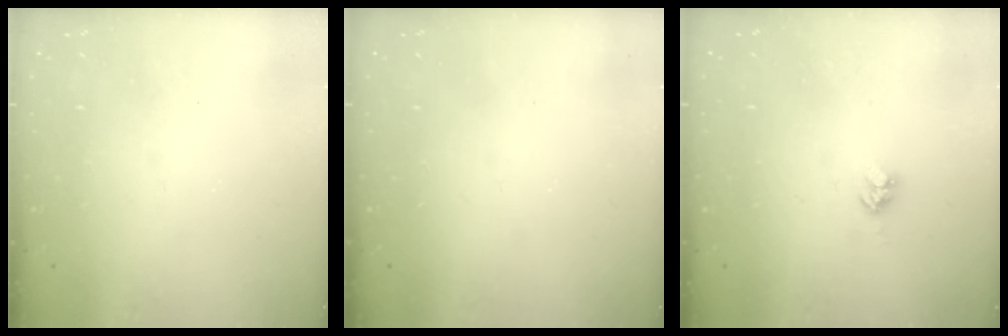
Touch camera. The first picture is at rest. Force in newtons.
{"total": 0.0}
{"total": 3.9, "press": 3.9, "slide": 0.4}